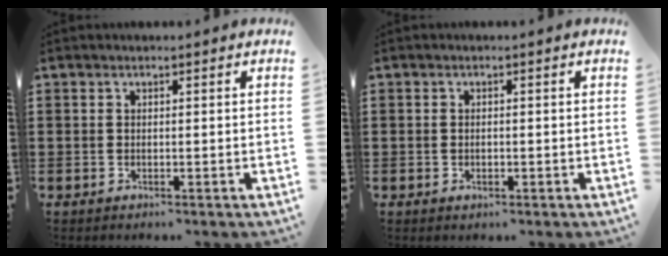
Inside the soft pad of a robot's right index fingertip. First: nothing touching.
{"total": 0.8, "force": [-0.1, 0.5, 0.6], "torque": [-0.013, 0.002, -0.003]}